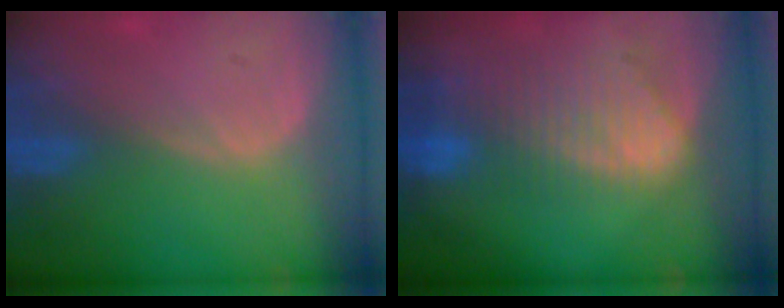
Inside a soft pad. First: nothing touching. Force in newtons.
{"total": 9.3, "press": 8.1, "slide": 4.4}